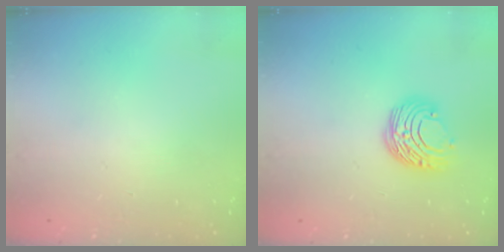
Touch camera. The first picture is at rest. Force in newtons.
{"total": 8.7, "press": 8.6, "slide": 0.6}